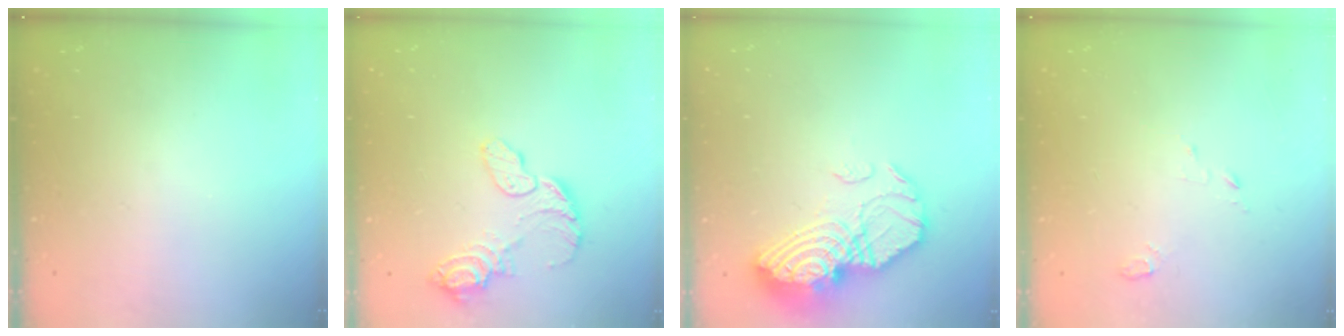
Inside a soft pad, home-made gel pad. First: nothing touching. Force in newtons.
{"total": 10.9, "press": 10.8, "slide": 1.0}
{"total": 16.6, "press": 16.4, "slide": 2.6}
{"total": 2.8, "press": 2.8, "slide": 0.3}